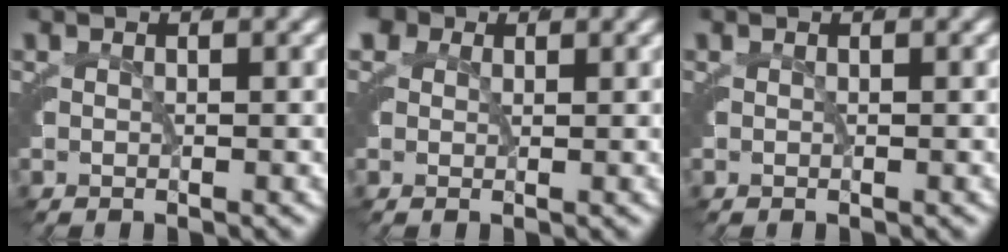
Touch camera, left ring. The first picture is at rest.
{"total": 2.8, "force": [1.0, 2.4, 1.0], "torque": [-0.042, -0.007, 0.016]}
{"total": 0.0}